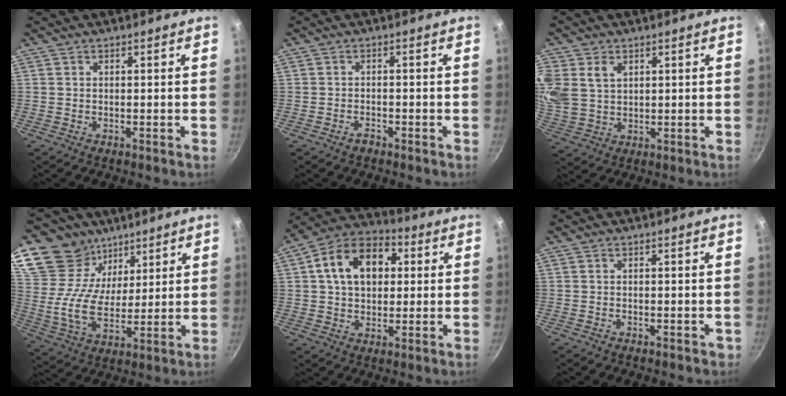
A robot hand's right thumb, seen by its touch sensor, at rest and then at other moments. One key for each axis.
{"total": 1.3, "fx": -1.2, "fy": -0.3, "fz": -0.2, "tx": 0.003, "ty": 0.012, "tz": -0.018}
{"total": 12.7, "fx": 4.0, "fy": 9.6, "fz": 7.3, "tx": -0.174, "ty": 0.009, "tz": 0.086}
{"total": 18.8, "fx": 12.4, "fy": 12.1, "fz": 7.3, "tx": -0.134, "ty": -0.057, "tz": 0.226}
{"total": 14.8, "fx": 3.2, "fy": 10.4, "fz": 10.0, "tx": -0.135, "ty": 0.022, "tz": 0.036}
{"total": 0.8, "fx": -0.5, "fy": -0.5, "fz": -0.4, "tx": 0.011, "ty": 0.005, "tz": -0.001}